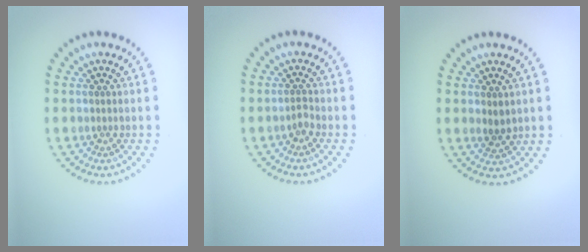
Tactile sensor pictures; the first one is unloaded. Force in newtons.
{"total": 1.0, "press": 0.7, "slide": 0.6}
{"total": 1.4, "press": 1.3, "slide": 0.4}